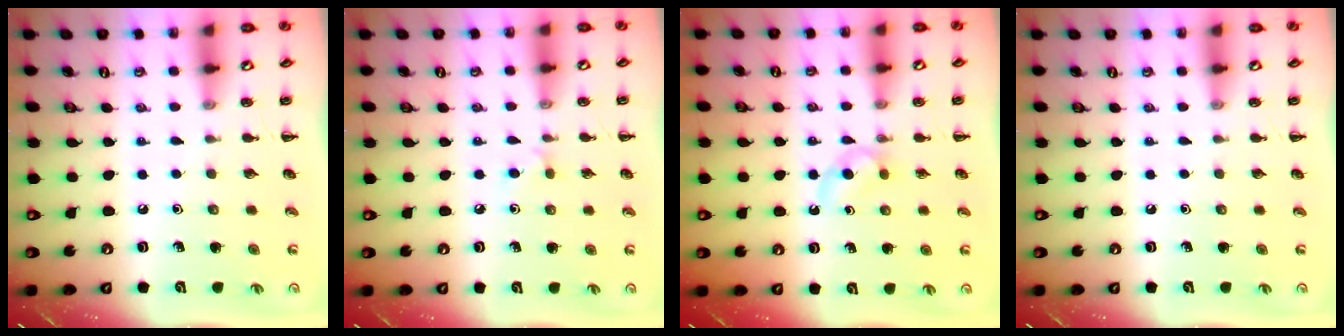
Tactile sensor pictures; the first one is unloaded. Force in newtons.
{"total": 4.6, "press": 4.2, "slide": 1.7}
{"total": 3.0, "press": 2.8, "slide": 1.1}
{"total": 0.0}